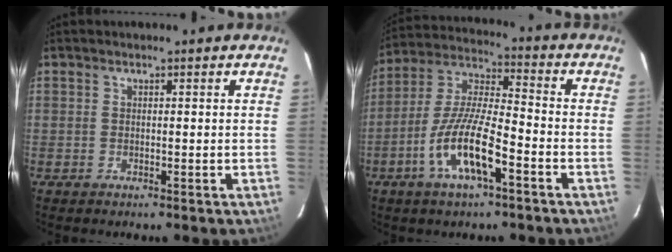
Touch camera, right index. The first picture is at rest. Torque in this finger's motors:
{"motor_torque": [1.17, -0.97, 0.60, 0.21]}